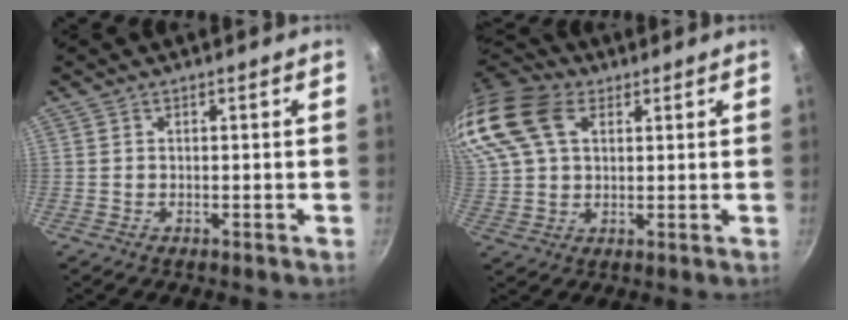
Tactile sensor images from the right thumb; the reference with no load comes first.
{"total": 20.0, "force": [8.2, 13.2, 12.5], "torque": [-0.290, 0.031, 0.154]}